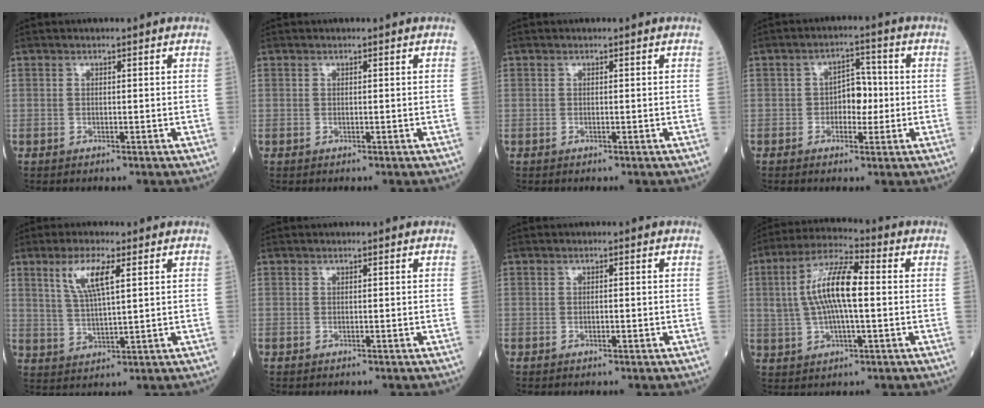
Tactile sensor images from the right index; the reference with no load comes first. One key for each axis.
{"total": 0.0}
{"total": 0.0}
{"total": 5.6, "fx": -0.6, "fy": 3.2, "fz": 4.5, "tx": -0.085, "ty": 0.019, "tz": -0.011}
{"total": 7.2, "fx": 3.0, "fy": 1.7, "fz": 6.3, "tx": -0.130, "ty": 0.006, "tz": 0.062}
{"total": 0.0}
{"total": 1.4, "fx": -0.3, "fy": 0.8, "fz": 1.2, "tx": -0.033, "ty": 0.001, "tz": -0.002}
{"total": 11.9, "fx": 1.0, "fy": 3.5, "fz": 11.4, "tx": -0.237, "ty": 0.020, "tz": 0.017}